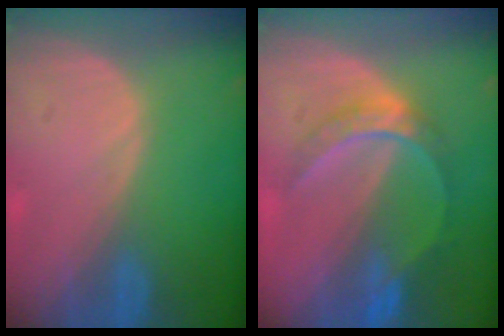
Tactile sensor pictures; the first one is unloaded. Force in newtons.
{"total": 6.3, "press": 5.5, "slide": 3.1}